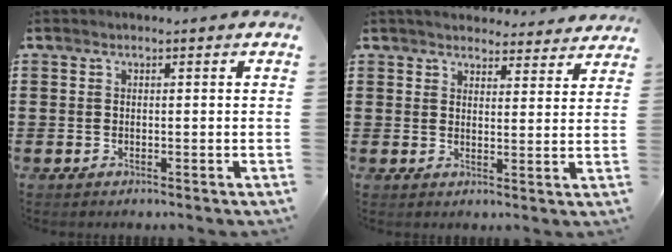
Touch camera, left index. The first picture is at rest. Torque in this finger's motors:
{"motor_torque": [1.07, -1.07, 0.30, 0.08]}